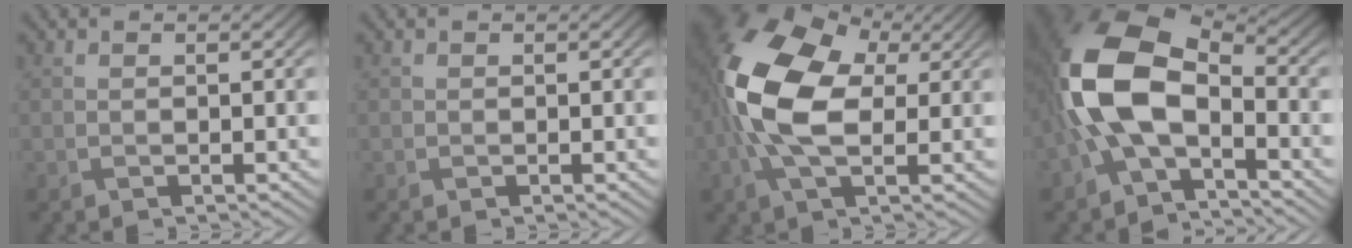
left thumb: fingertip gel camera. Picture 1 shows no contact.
{"total": 0.0}
{"total": 14.9, "force": [1.1, 8.5, 12.2], "torque": [-0.281, 0.012, 0.009]}
{"total": 13.9, "force": [-1.9, 8.1, 11.1], "torque": [-0.264, 0.005, -0.051]}